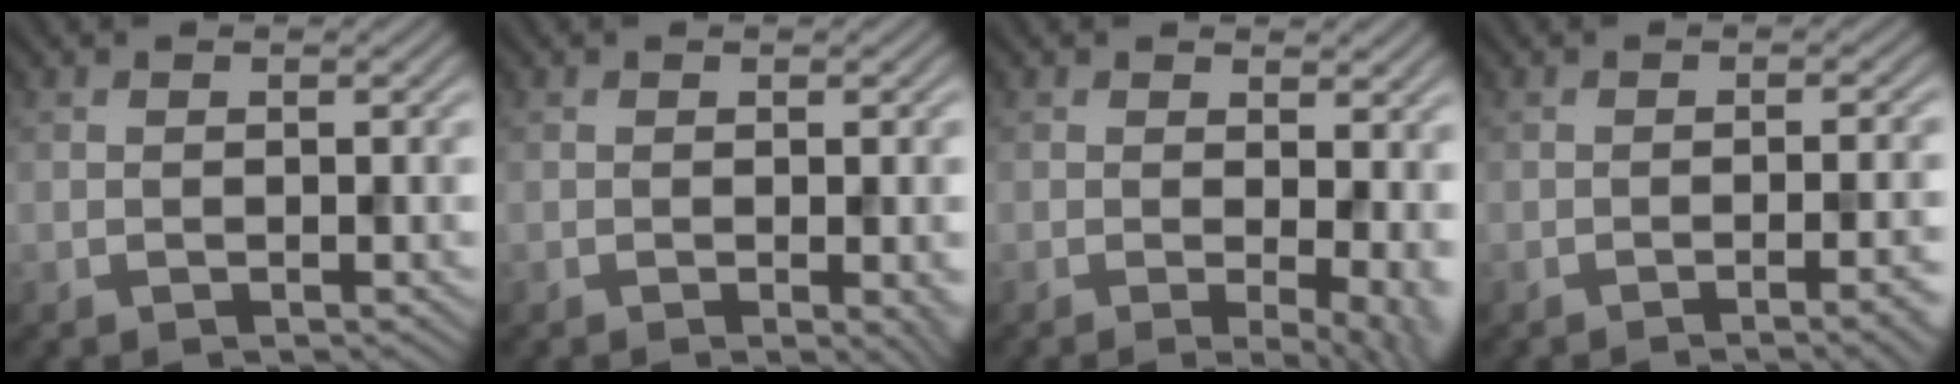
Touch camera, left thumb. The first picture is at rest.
{"total": 2.5, "force": [-0.5, 0.5, 2.4], "torque": [-0.031, -0.002, -0.007]}
{"total": 6.4, "force": [0.1, 2.0, 6.1], "torque": [-0.081, -0.008, 0.003]}
{"total": 4.6, "force": [-1.8, 1.1, 4.1], "torque": [-0.047, 0.004, -0.027]}